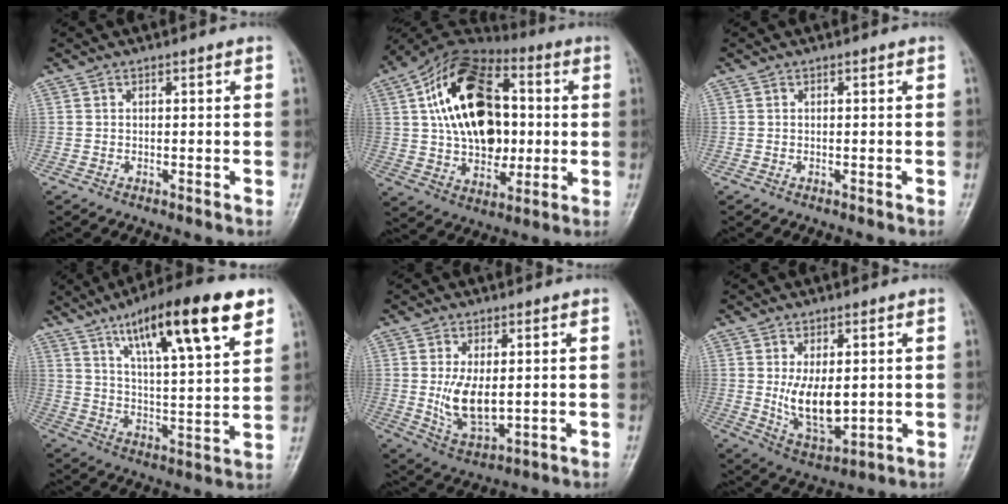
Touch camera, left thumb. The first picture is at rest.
{"total": 22.1, "force": [3.2, 14.2, 16.6], "torque": [-0.251, 0.011, 0.054]}
{"total": 0.0}
{"total": 21.0, "force": [11.5, 4.9, 16.9], "torque": [-0.243, -0.029, 0.185]}
{"total": 8.7, "force": [0.3, 4.5, 7.4], "torque": [-0.125, -0.017, 0.019]}
{"total": 10.1, "force": [0.5, 5.2, 8.6], "torque": [-0.131, -0.020, 0.027]}